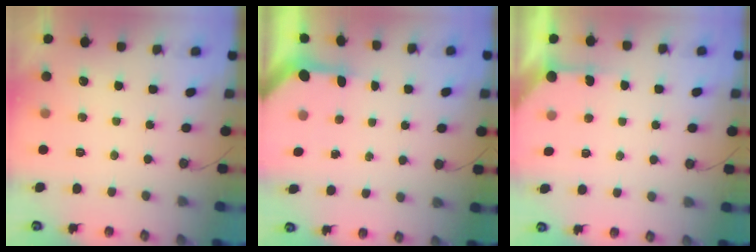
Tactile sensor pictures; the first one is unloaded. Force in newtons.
{"total": 3.2, "press": 3.2, "slide": 0.3}
{"total": 3.1, "press": 3.1, "slide": 0.4}